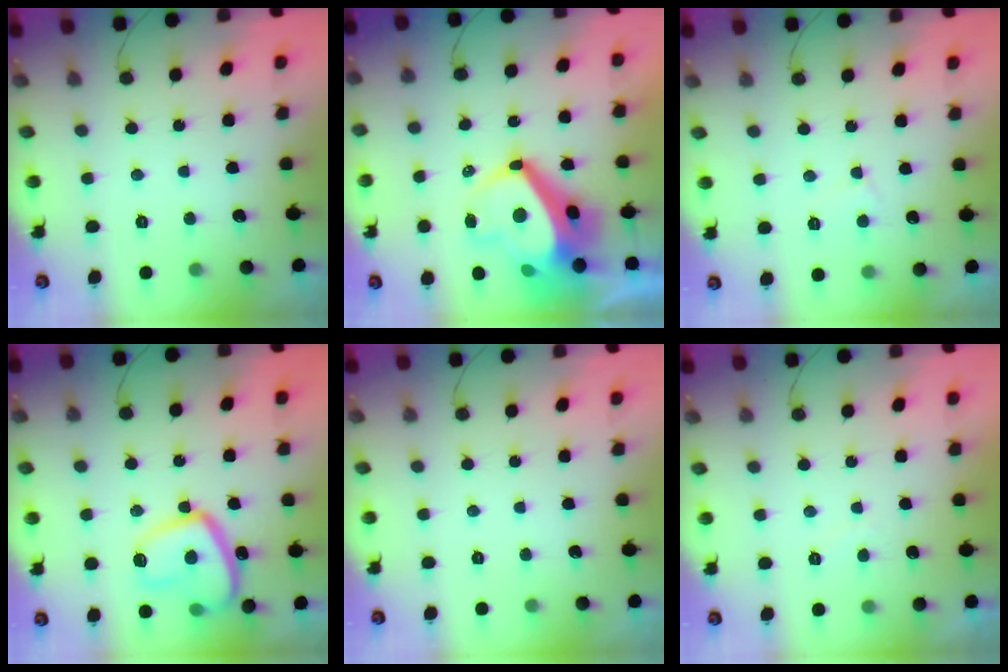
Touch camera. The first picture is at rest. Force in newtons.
{"total": 11.8, "press": 11.7, "slide": 1.7}
{"total": 2.8, "press": 2.8, "slide": 0.3}
{"total": 17.2, "press": 17.1, "slide": 1.6}
{"total": 0.0}
{"total": 0.5, "press": 0.2, "slide": 0.5}